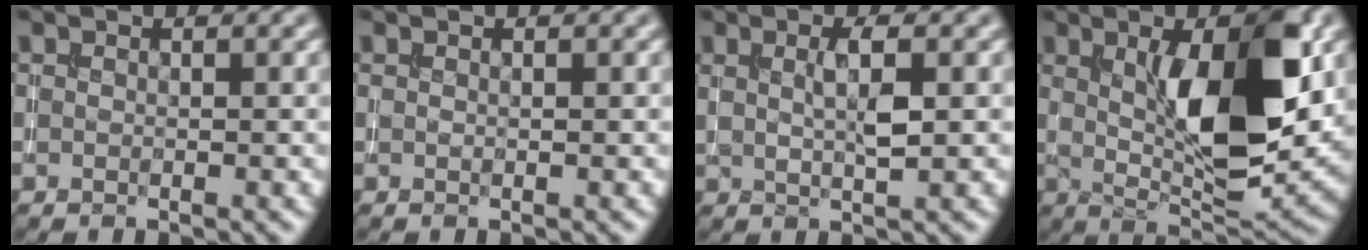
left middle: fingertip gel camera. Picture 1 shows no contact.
{"total": 0.0}
{"total": 2.5, "force": [0.8, 0.5, 2.3], "torque": [-0.042, 0.004, 0.016]}
{"total": 10.5, "force": [1.9, 3.1, 9.8], "torque": [-0.143, 0.000, 0.036]}